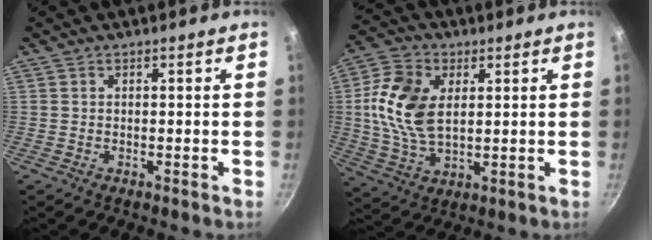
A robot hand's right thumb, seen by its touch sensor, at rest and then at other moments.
{"total": 13.7, "force": [2.4, 8.5, 10.5], "torque": [-0.194, -0.004, 0.045]}